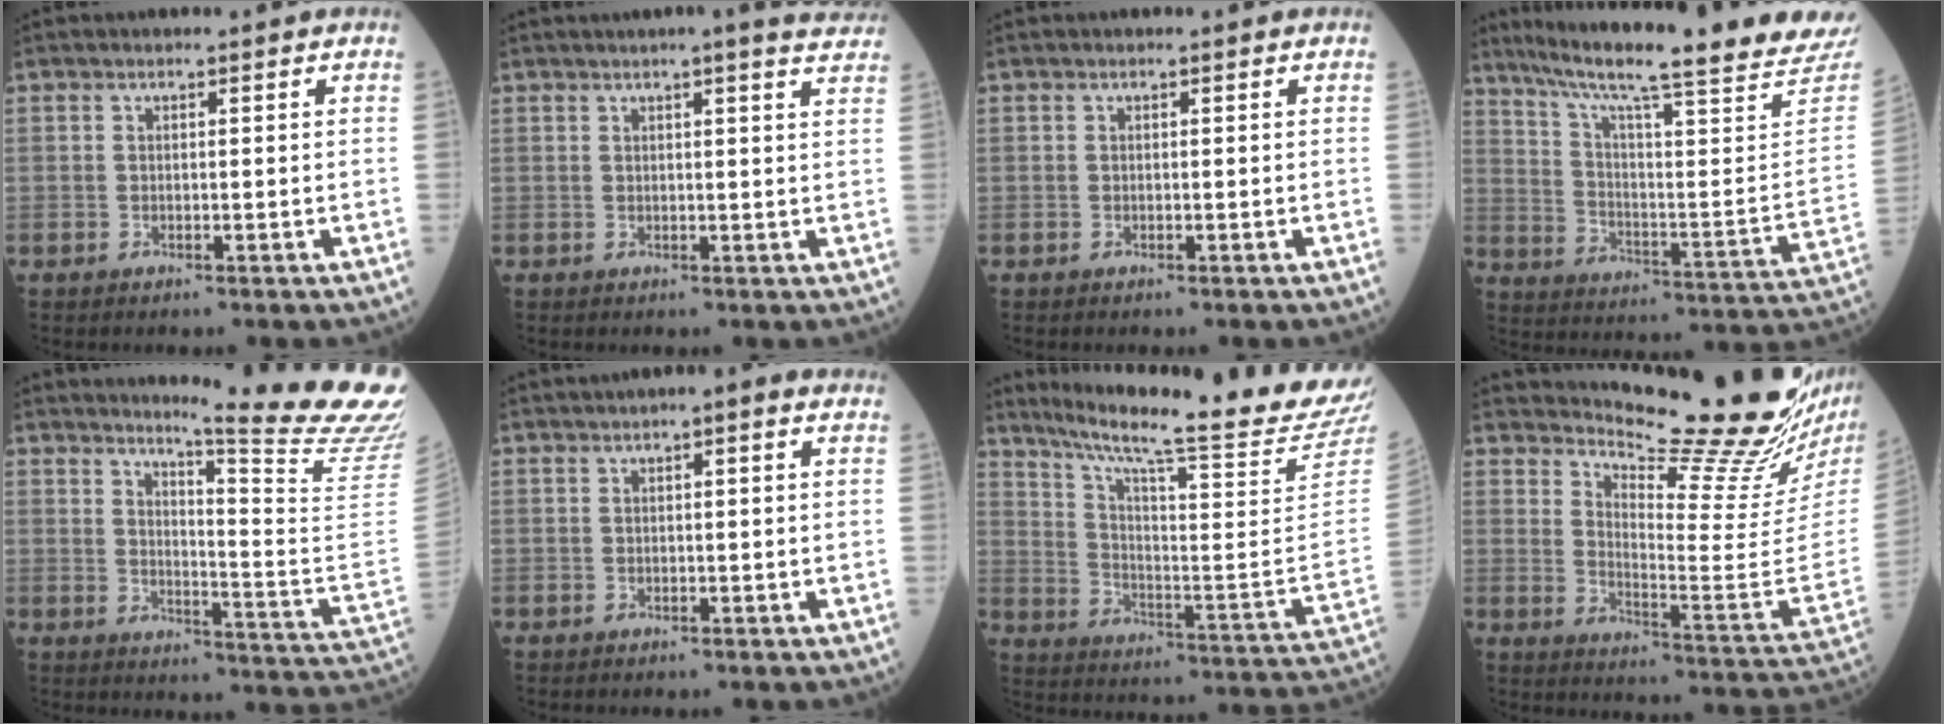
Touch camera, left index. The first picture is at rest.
{"total": 8.4, "force": [7.4, 0.0, 3.9], "torque": [-0.045, 0.004, 0.064]}
{"total": 0.0}
{"total": 28.3, "force": [24.2, 1.0, 14.5], "torque": [-0.237, -0.079, 0.321]}
{"total": 20.5, "force": [18.2, -2.4, 9.2], "torque": [-0.138, -0.145, 0.215]}
{"total": 3.2, "force": [1.5, 0.7, 2.7], "torque": [-0.041, 0.018, 0.017]}
{"total": 25.5, "force": [22.7, -1.9, 11.5], "torque": [-0.194, -0.108, 0.312]}
{"total": 20.6, "force": [18.4, -0.9, 9.1], "torque": [-0.154, -0.114, 0.250]}